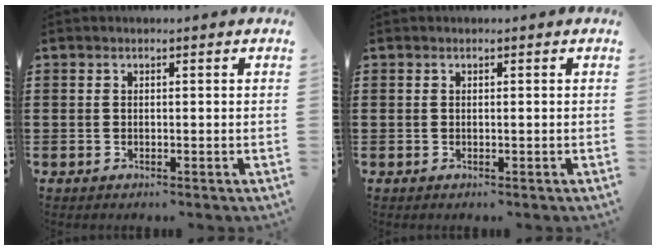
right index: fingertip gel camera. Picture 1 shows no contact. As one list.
[{"total": 0.0}]